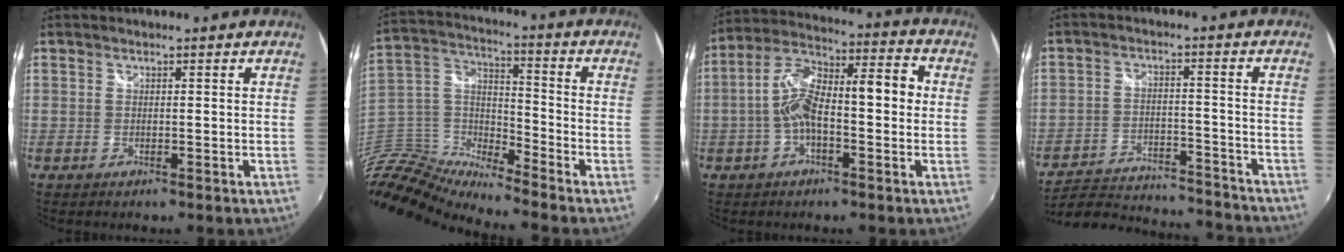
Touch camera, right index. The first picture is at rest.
{"total": 11.5, "force": [-9.8, 2.7, 5.5], "torque": [-0.137, 0.006, -0.207]}
{"total": 12.2, "force": [-1.1, 4.5, 11.3], "torque": [-0.215, 0.026, -0.026]}
{"total": 22.4, "force": [-20.2, 5.7, 7.7], "torque": [-0.159, -0.008, -0.278]}